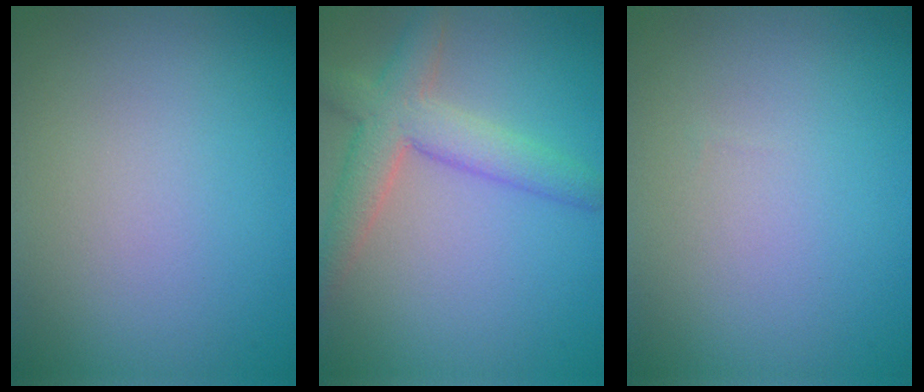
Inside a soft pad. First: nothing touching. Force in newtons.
{"total": 4.9, "press": 4.9, "slide": 0.3}
{"total": 0.0}